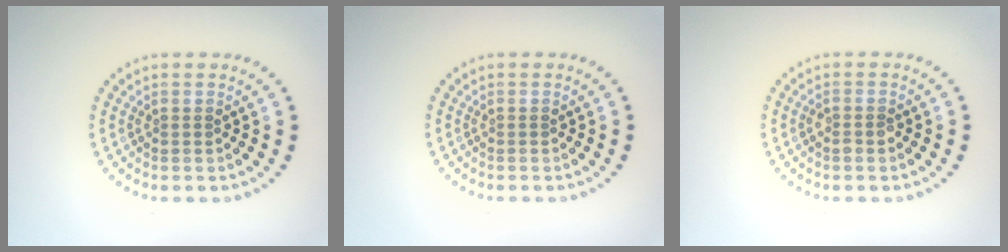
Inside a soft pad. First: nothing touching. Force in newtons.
{"total": 0.0}
{"total": 1.0, "press": 1.0, "slide": 0.2}